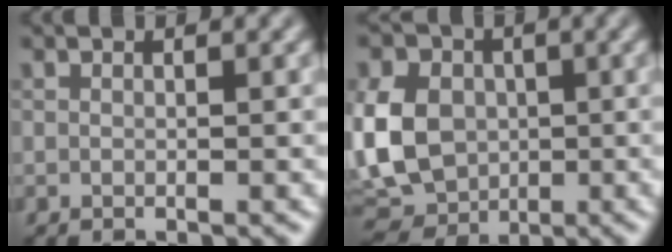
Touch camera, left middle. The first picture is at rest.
{"total": 10.8, "force": [0.2, 8.6, 6.5], "torque": [-0.126, -0.002, -0.014]}